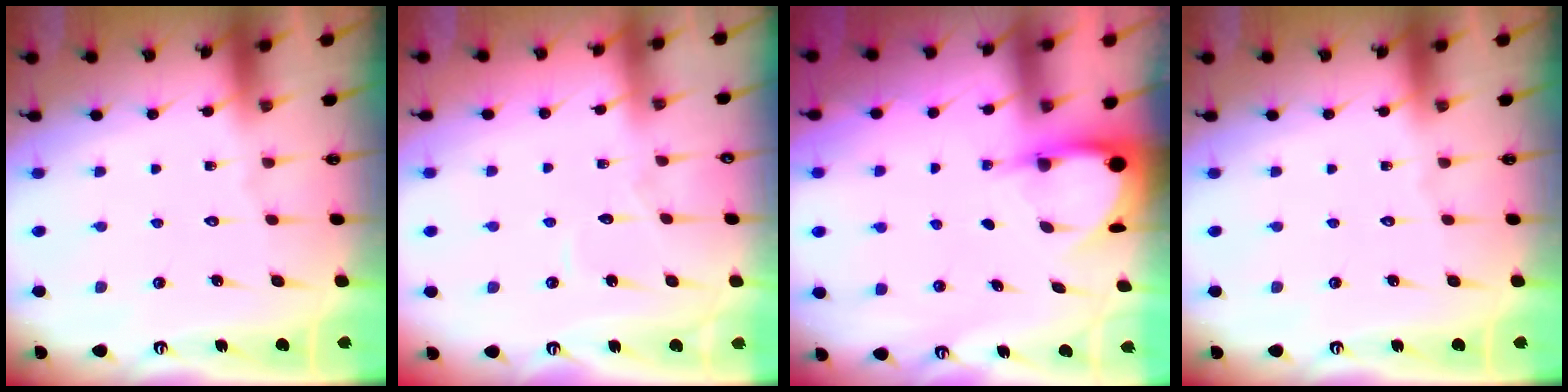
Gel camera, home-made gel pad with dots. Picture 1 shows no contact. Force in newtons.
{"total": 2.7, "press": 2.7, "slide": 0.2}
{"total": 3.9, "press": 3.9, "slide": 0.4}
{"total": 0.0}